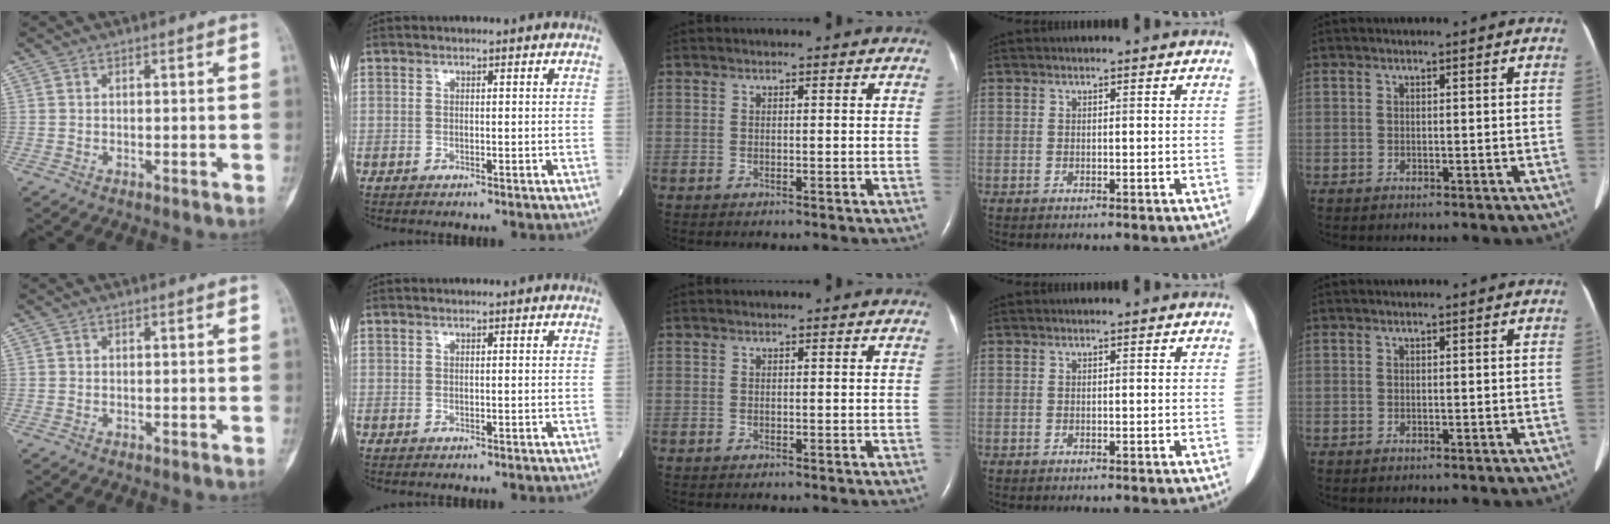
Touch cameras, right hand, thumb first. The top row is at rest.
{}